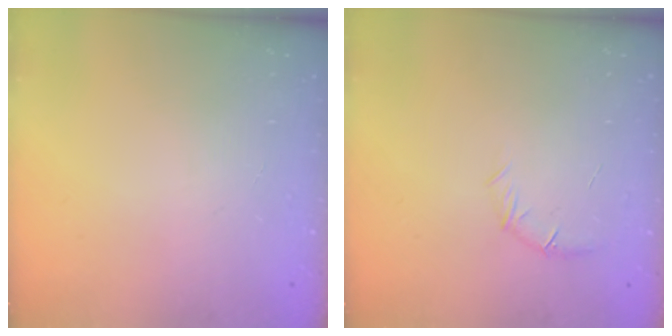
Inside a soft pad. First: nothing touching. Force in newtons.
{"total": 6.3, "press": 6.1, "slide": 1.5}